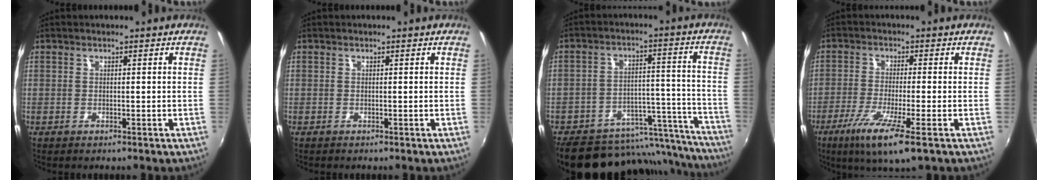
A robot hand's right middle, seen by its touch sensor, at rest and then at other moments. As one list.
[{"total": 0.0}, {"total": 22.6, "force": [-18.4, 10.5, 7.8], "torque": [-0.138, 0.050, -0.225]}, {"total": 9.6, "force": [-5.1, 0.7, 8.1], "torque": [-0.172, -0.031, -0.091]}]